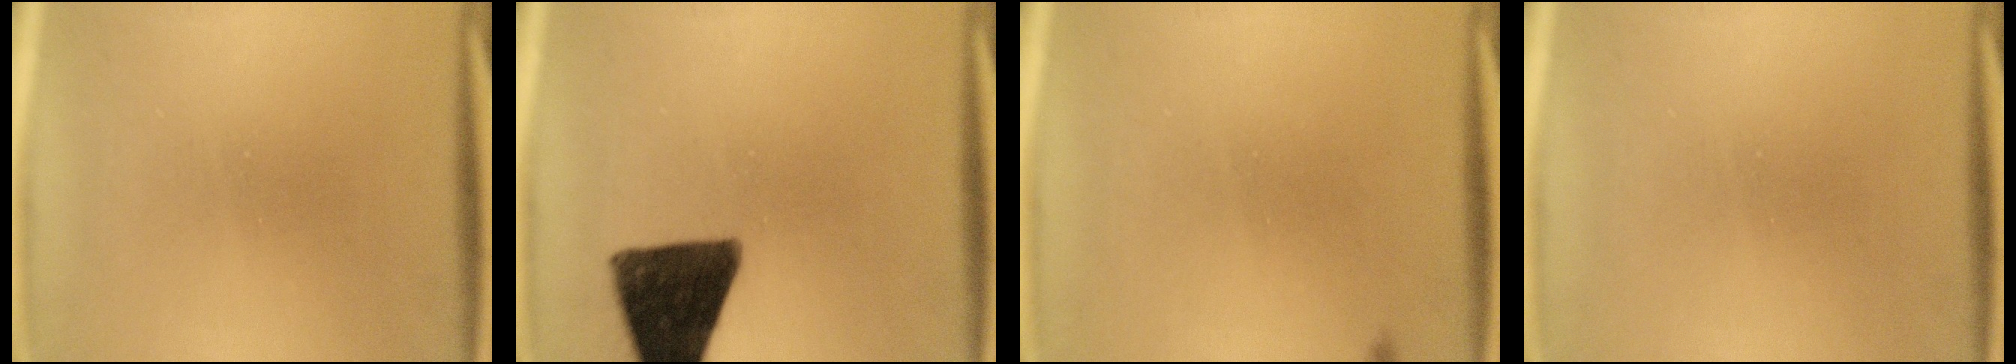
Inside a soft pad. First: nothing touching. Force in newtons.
{"total": 14.9}
{"total": 0.6}
{"total": 0.0}